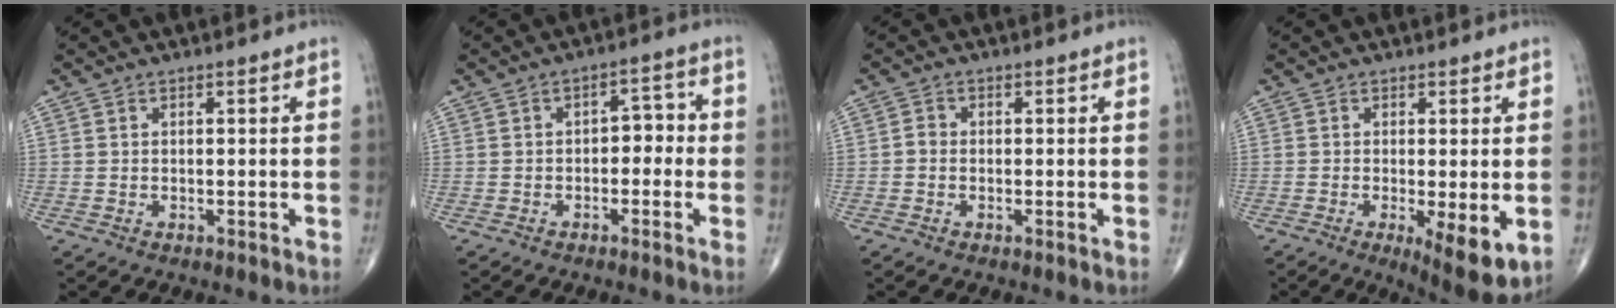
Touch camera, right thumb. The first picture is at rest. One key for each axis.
{"total": 4.3, "fx": -0.8, "fy": 2.8, "fz": 3.2, "tx": -0.018, "ty": 0.024, "tz": -0.020}
{"total": 1.4, "fx": -0.4, "fy": 1.1, "fz": 0.7, "tx": -0.007, "ty": 0.003, "tz": -0.011}
{"total": 8.1, "fx": -1.8, "fy": 2.3, "fz": 7.5, "tx": -0.109, "ty": -0.023, "tz": -0.026}